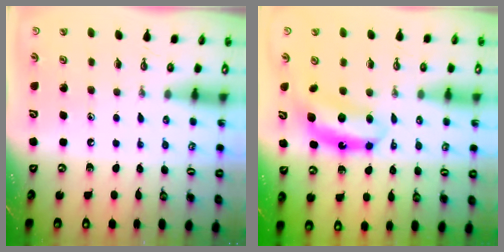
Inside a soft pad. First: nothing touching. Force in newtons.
{"total": 6.9, "press": 6.9, "slide": 0.4}